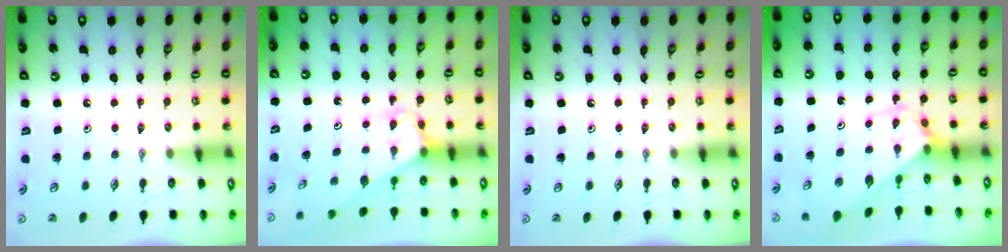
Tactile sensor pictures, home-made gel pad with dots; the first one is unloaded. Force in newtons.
{"total": 3.1, "press": 3.1, "slide": 0.2}
{"total": 0.0}
{"total": 2.9, "press": 2.9, "slide": 0.2}